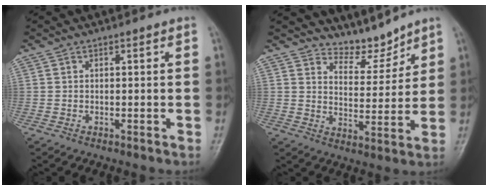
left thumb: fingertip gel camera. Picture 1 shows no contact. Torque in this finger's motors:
{"motor_torque": [-0.07, -0.12, -0.41, -0.43, 0.04]}